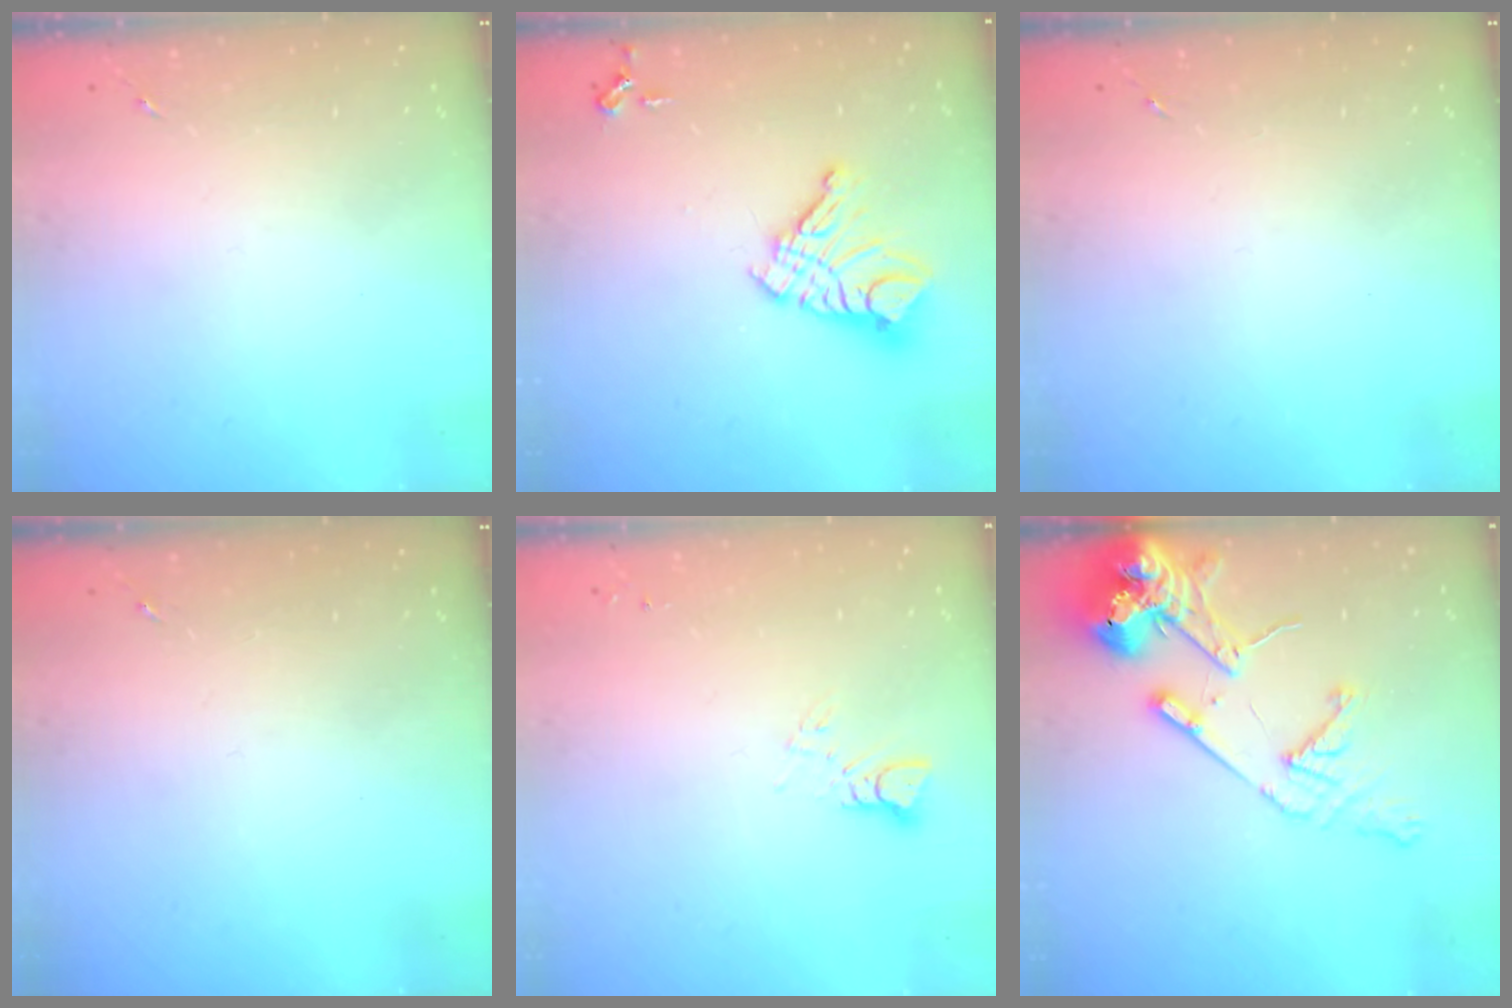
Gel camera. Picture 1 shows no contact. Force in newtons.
{"total": 14.6, "press": 14.5, "slide": 1.6}
{"total": 0.0}
{"total": 0.0}
{"total": 2.9, "press": 2.9, "slide": 0.2}
{"total": 15.7, "press": 15.5, "slide": 2.3}